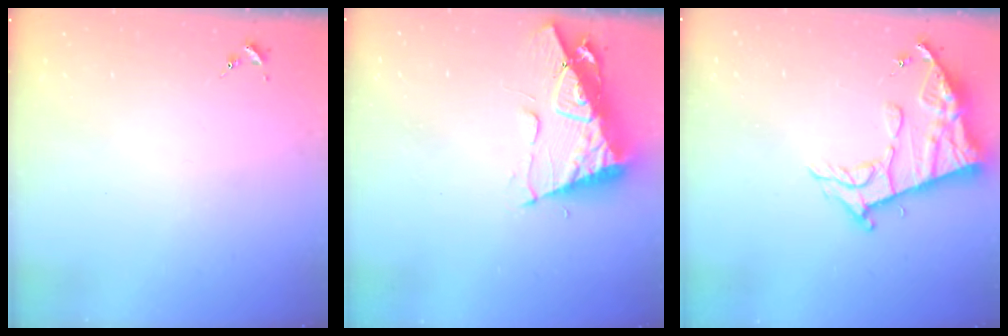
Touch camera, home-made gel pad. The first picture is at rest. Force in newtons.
{"total": 12.0, "press": 11.9, "slide": 1.3}
{"total": 14.0, "press": 13.9, "slide": 1.1}